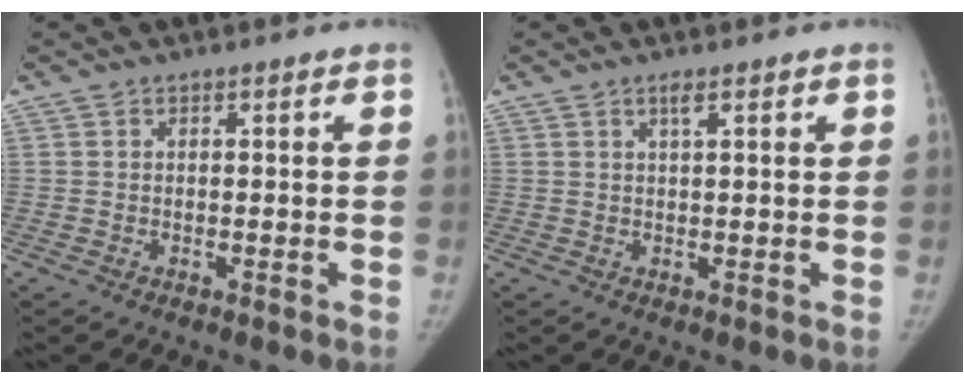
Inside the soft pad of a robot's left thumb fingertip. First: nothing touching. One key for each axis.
{"total": 1.7, "fx": 1.0, "fy": 0.3, "fz": 1.3, "tx": -0.021, "ty": 0.001, "tz": 0.018}